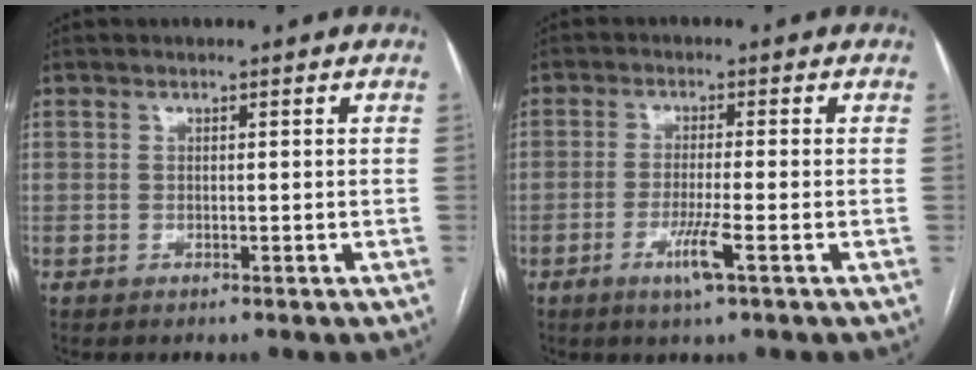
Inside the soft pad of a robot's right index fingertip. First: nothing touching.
{"total": 4.7, "force": [-2.1, -0.4, 4.1], "torque": [-0.081, -0.013, -0.041]}